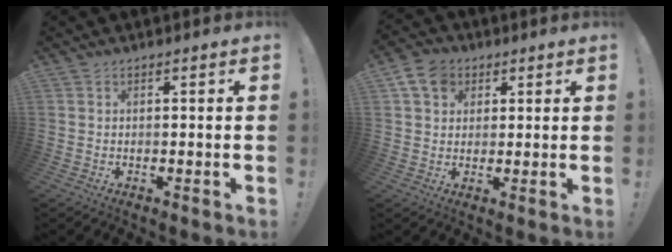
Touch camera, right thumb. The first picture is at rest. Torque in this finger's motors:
{"motor_torque": [0.59, 1.61, 0.11, -0.12, -0.02]}